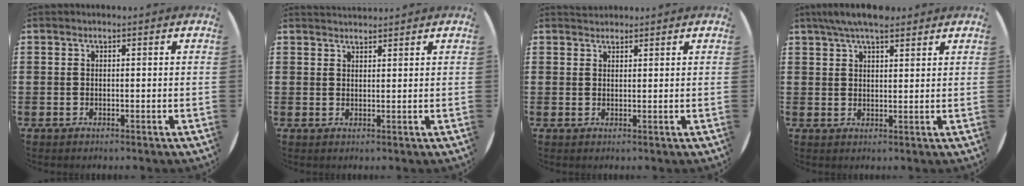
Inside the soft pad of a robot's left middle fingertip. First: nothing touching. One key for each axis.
{"total": 1.3, "fx": 1.3, "fy": 0.1, "fz": 0.0, "tx": -0.001, "ty": 0.001, "tz": 0.025}
{"total": 1.1, "fx": 1.1, "fy": 0.3, "fz": -0.1, "tx": -0.001, "ty": 0.001, "tz": 0.022}
{"total": 5.1, "fx": 4.2, "fy": 1.3, "fz": 2.6, "tx": -0.052, "ty": -0.005, "tz": 0.074}